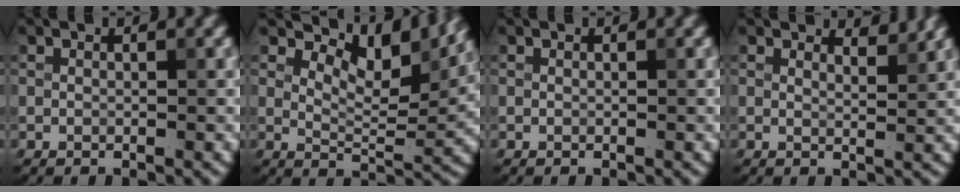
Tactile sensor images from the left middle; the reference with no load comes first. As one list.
[{"total": 7.7, "force": [5.0, 3.2, 4.9], "torque": [-0.070, 0.003, 0.081]}, {"total": 0.0}, {"total": 1.9, "force": [1.9, 0.2, 0.4], "torque": [-0.007, -0.002, 0.020]}]